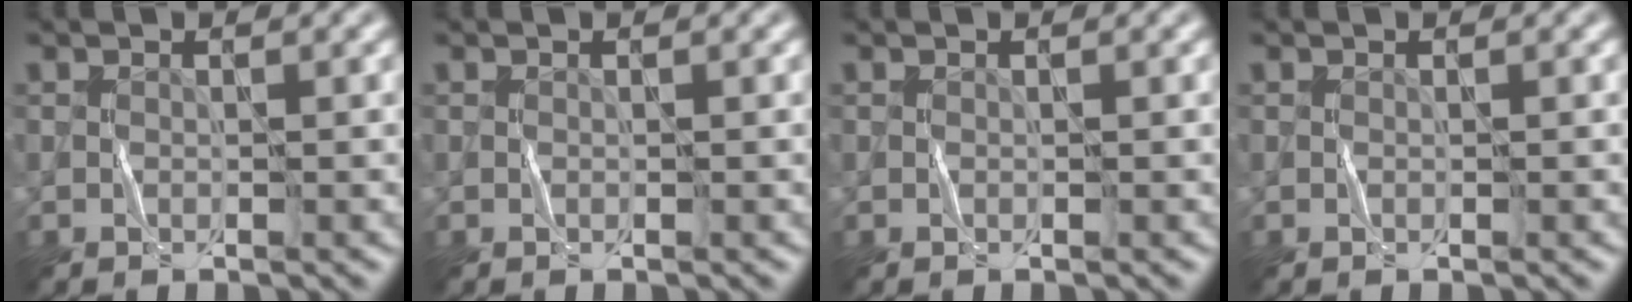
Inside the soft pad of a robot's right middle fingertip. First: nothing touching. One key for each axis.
{"total": 0.0}
{"total": 0.0}
{"total": 0.0}